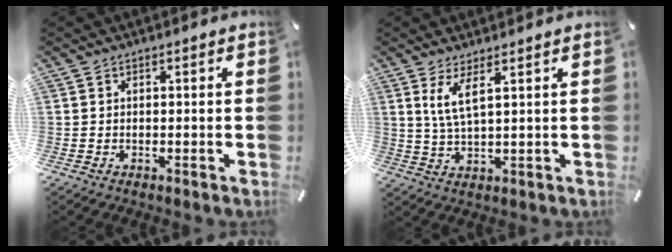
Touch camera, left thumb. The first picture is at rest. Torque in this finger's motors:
{"motor_torque": [0.72, 0.71, 0.69, -0.42, 0.16]}